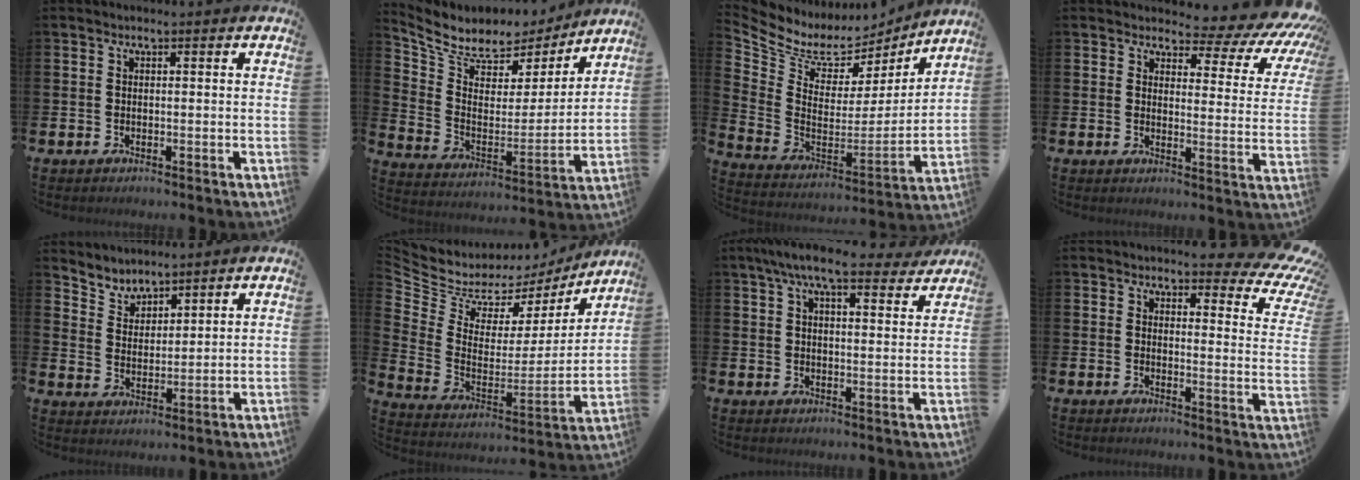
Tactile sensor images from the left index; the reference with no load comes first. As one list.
[{"total": 7.9, "force": [7.1, 3.1, 1.2], "torque": [-0.077, -0.053, 0.126]}, {"total": 7.7, "force": [6.6, 3.6, 1.7], "torque": [-0.083, -0.050, 0.115]}, {"total": 4.8, "force": [4.1, 2.0, 1.7], "torque": [-0.029, -0.046, 0.058]}, {"total": 4.1, "force": [4.0, 0.9, -0.2], "torque": [-0.019, -0.022, 0.074]}, {"total": 7.0, "force": [5.7, 3.9, 1.0], "torque": [-0.068, -0.044, 0.101]}, {"total": 8.1, "force": [7.0, 1.8, 3.7], "torque": [-0.073, -0.024, 0.123]}, {"total": 4.8, "force": [4.0, 1.6, 2.0], "torque": [-0.024, -0.037, 0.061]}]